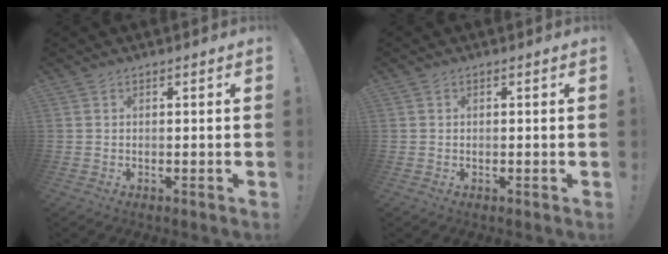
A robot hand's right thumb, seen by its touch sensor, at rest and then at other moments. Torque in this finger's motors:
{"motor_torque": [-0.04, 0.11, -0.37, 0.07, 0.06]}